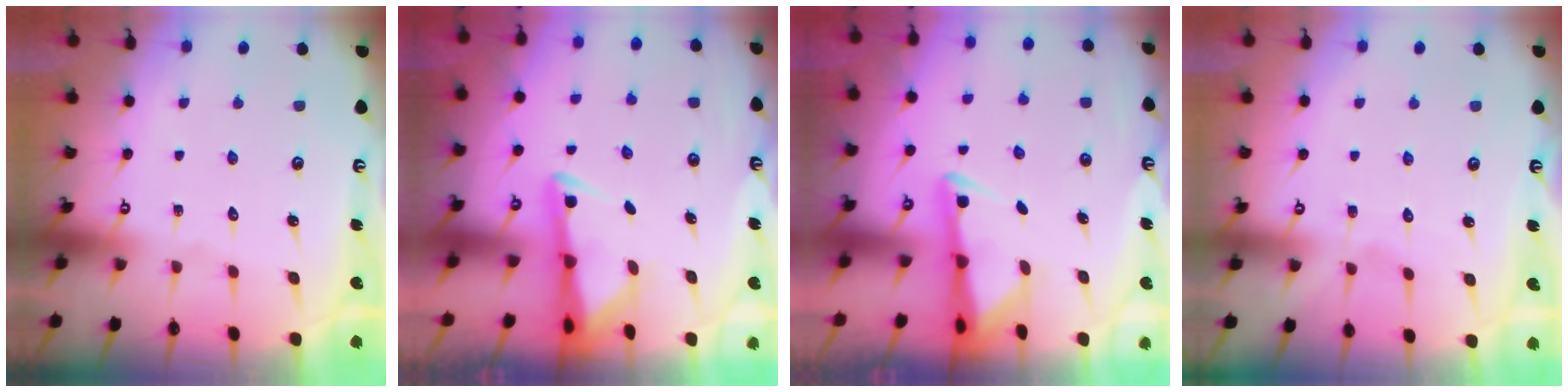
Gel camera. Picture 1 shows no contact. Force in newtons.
{"total": 2.8, "press": 2.8, "slide": 0.6}
{"total": 2.9, "press": 2.8, "slide": 0.6}
{"total": 2.8, "press": 2.8, "slide": 0.3}